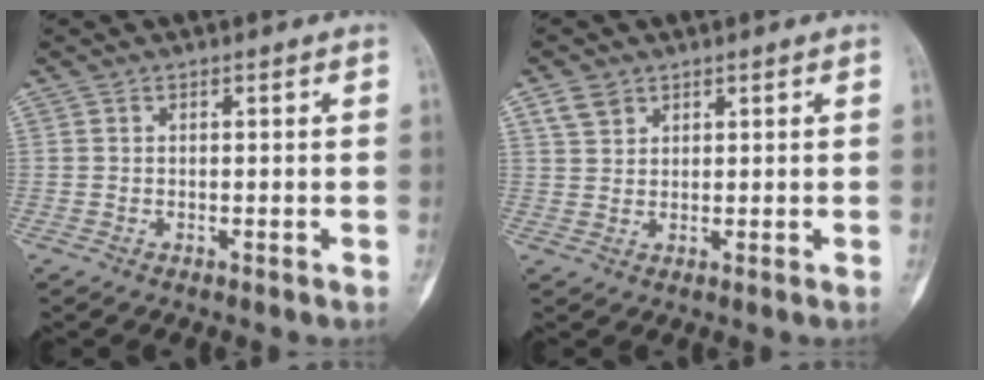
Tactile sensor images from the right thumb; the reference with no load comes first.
{"total": 3.2, "force": [2.0, 2.1, 1.3], "torque": [-0.019, -0.002, 0.042]}